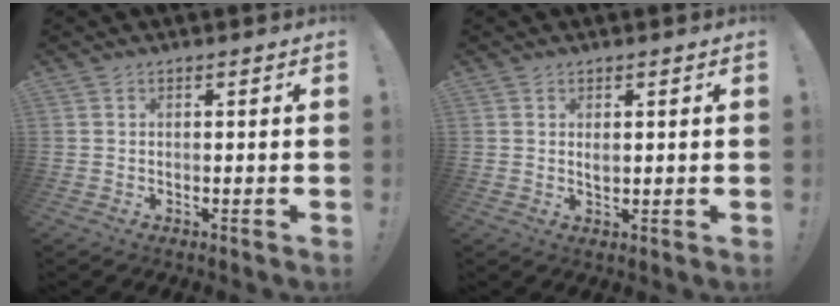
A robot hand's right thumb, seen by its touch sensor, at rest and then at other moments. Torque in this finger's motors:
{"motor_torque": [-0.23, 0.23, -0.09, 0.08, 0.11]}